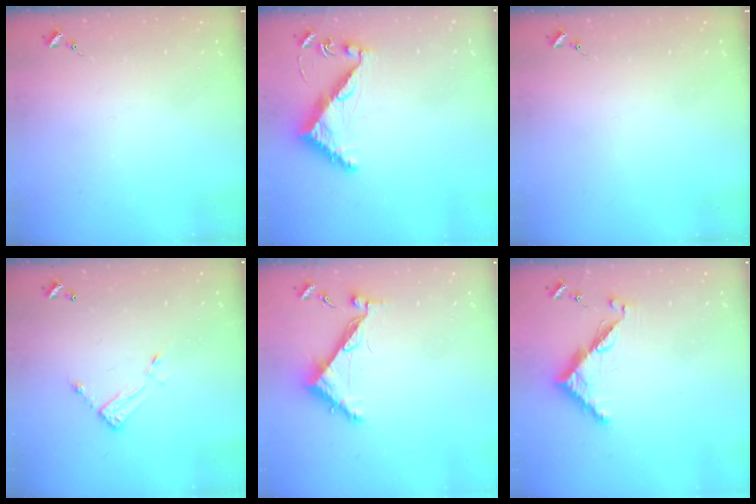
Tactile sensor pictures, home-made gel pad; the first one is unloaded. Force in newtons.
{"total": 8.0, "press": 8.0, "slide": 0.5}
{"total": 0.0}
{"total": 7.3, "press": 7.3, "slide": 0.3}
{"total": 7.3, "press": 7.3, "slide": 0.6}
{"total": 7.7, "press": 7.7, "slide": 0.3}